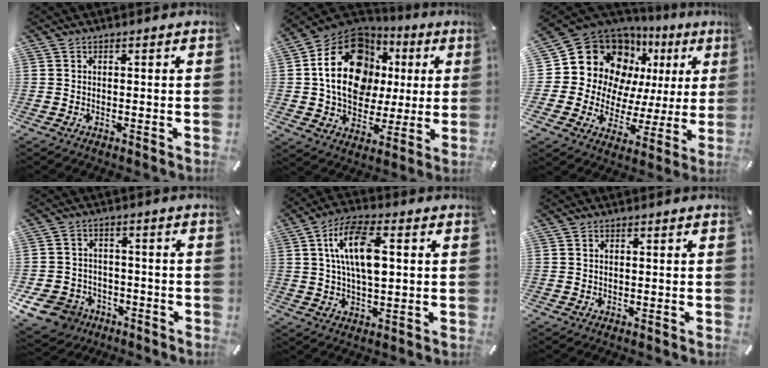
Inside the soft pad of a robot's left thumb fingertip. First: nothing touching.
{"total": 19.3, "force": [3.9, 15.3, 11.1], "torque": [-0.195, -0.008, 0.071]}
{"total": 19.4, "force": [8.6, 15.4, 8.2], "torque": [-0.122, -0.070, 0.180]}
{"total": 9.3, "force": [-4.8, 7.5, 2.7], "torque": [-0.078, 0.038, -0.087]}
{"total": 12.3, "force": [2.4, 5.6, 10.7], "torque": [-0.215, 0.004, 0.039]}
{"total": 0.9, "force": [0.1, 0.5, 0.7], "torque": [-0.015, 0.003, 0.002]}